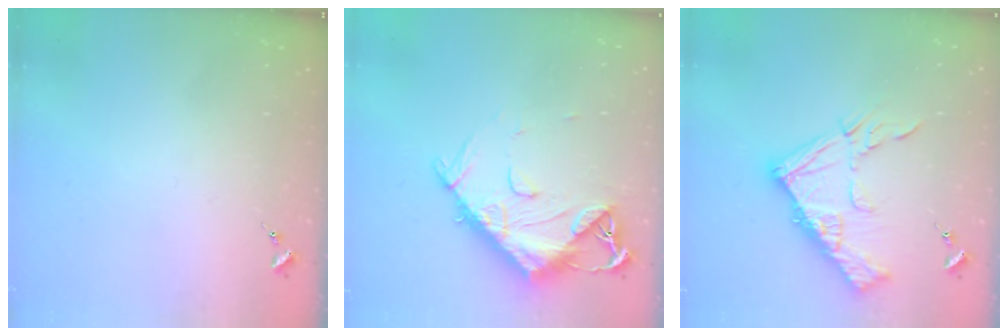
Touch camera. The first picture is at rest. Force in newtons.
{"total": 13.6, "press": 13.5, "slide": 1.4}
{"total": 16.7, "press": 16.6, "slide": 1.8}